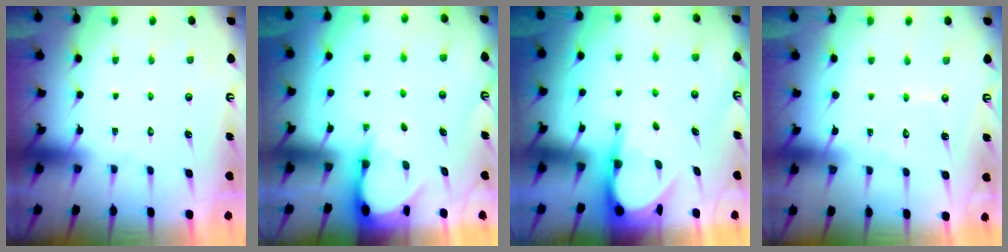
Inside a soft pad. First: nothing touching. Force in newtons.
{"total": 3.2, "press": 3.2, "slide": 0.4}
{"total": 6.4, "press": 6.4, "slide": 0.6}
{"total": 2.8, "press": 2.8, "slide": 0.3}